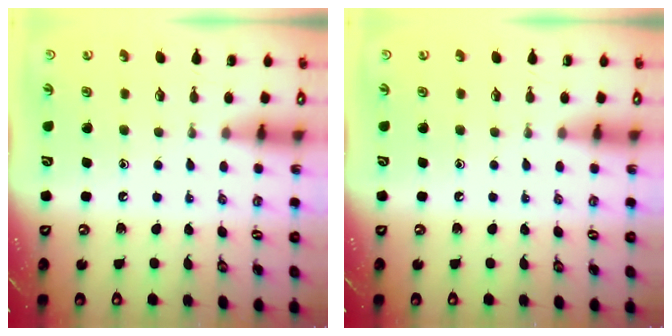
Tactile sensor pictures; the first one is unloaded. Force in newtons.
{"total": 0.0}